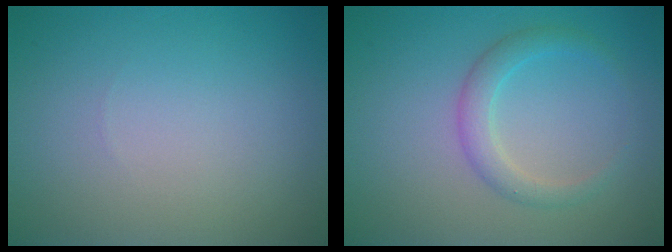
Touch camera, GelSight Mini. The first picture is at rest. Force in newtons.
{"total": 2.3, "press": 2.3, "slide": 0.1}